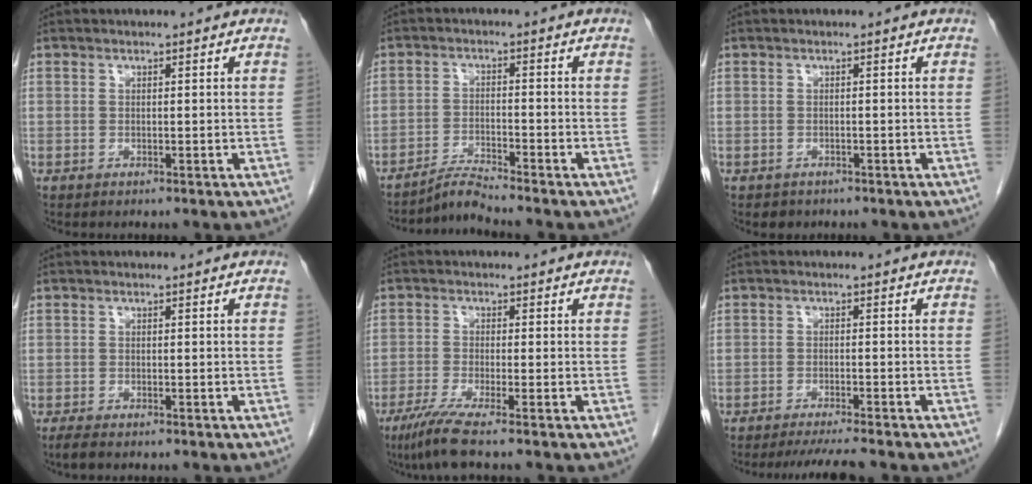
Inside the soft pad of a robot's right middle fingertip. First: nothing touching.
{"total": 3.7, "force": [-3.5, -1.3, 0.1], "torque": [-0.007, -0.019, -0.066]}
{"total": 1.5, "force": [-1.1, 1.0, 0.1], "torque": [-0.008, 0.001, -0.014]}
{"total": 1.7, "force": [-1.4, 0.3, 1.0], "torque": [-0.026, -0.006, -0.023]}
{"total": 5.1, "force": [-3.7, -0.8, 3.5], "torque": [-0.069, -0.018, -0.077]}
{"total": 5.5, "force": [-4.9, -0.5, 2.3], "torque": [-0.031, -0.018, -0.078]}